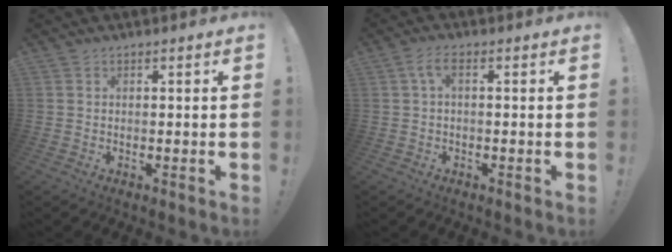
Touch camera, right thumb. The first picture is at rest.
{"total": 3.5, "force": [0.4, 0.9, 3.4], "torque": [-0.070, 0.000, 0.004]}